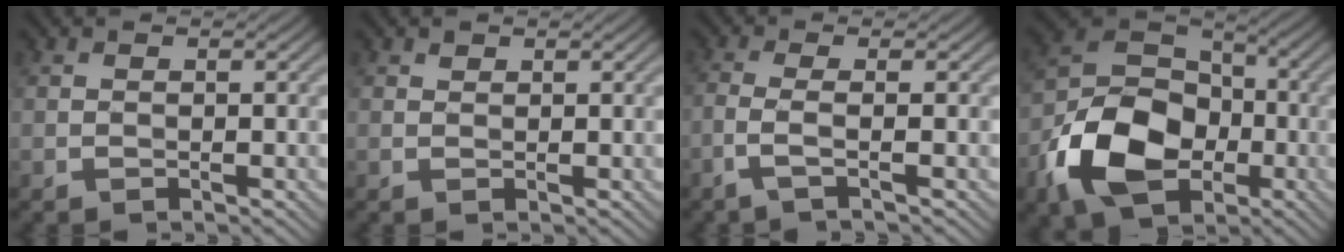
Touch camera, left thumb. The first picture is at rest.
{"total": 0.6, "force": [0.4, 0.3, 0.2], "torque": [-0.002, -0.001, 0.010]}
{"total": 2.9, "force": [-1.0, 0.5, 2.6], "torque": [-0.047, 0.006, -0.039]}
{"total": 13.7, "force": [-5.2, 9.4, 8.5], "torque": [-0.191, -0.020, -0.111]}